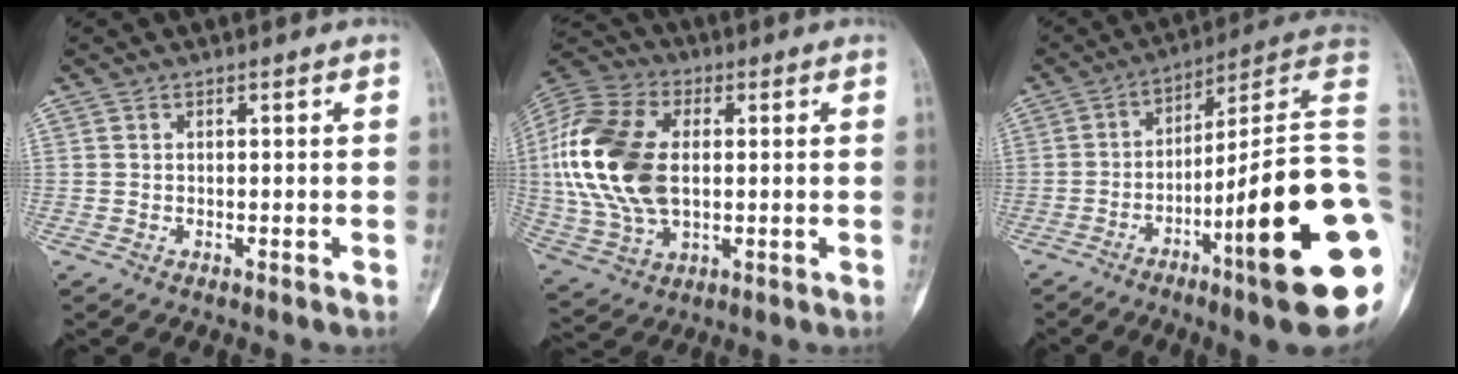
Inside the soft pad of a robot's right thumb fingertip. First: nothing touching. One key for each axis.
{"total": 21.1, "fx": 1.6, "fy": 12.9, "fz": 16.6, "tx": -0.355, "ty": 0.004, "tz": 0.030}
{"total": 24.3, "fx": -7.4, "fy": 2.5, "fz": 23.0, "tx": -0.280, "ty": 0.027, "tz": -0.112}